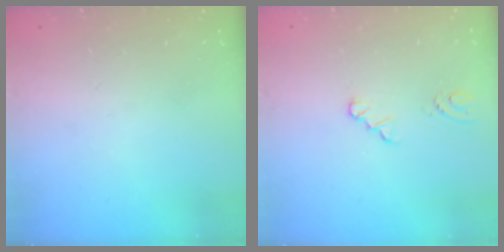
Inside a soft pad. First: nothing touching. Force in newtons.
{"total": 0.0}